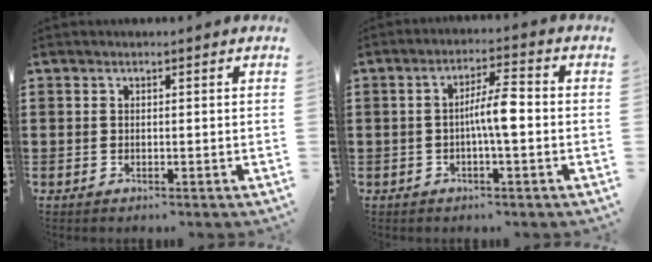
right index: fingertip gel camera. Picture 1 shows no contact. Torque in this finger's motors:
{"motor_torque": [1.19, -0.40, 0.47, 0.15]}